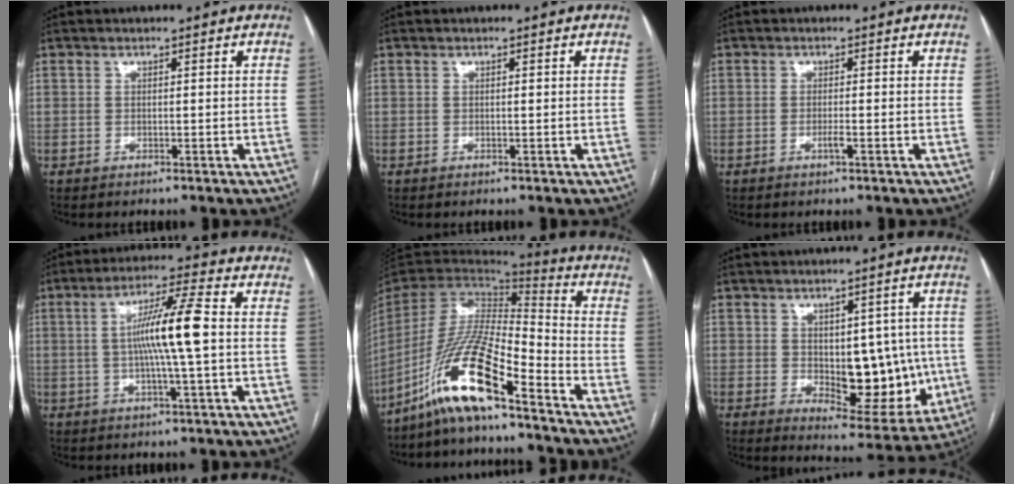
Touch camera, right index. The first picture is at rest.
{"total": 0.0}
{"total": 1.3, "force": [-0.5, 0.0, 1.2], "torque": [-0.026, -0.002, -0.010]}
{"total": 9.6, "force": [0.1, -0.4, 9.6], "torque": [-0.176, 0.007, -0.002]}
{"total": 15.1, "force": [-10.2, 1.6, 11.0], "torque": [-0.221, -0.012, -0.196]}
{"total": 12.6, "force": [-0.9, 6.4, 10.8], "torque": [-0.124, 0.003, 0.008]}